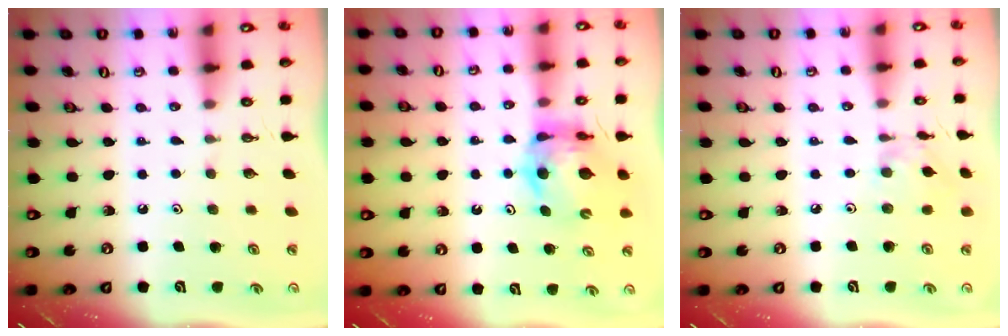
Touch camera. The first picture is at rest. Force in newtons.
{"total": 11.4, "press": 11.3, "slide": 1.3}
{"total": 2.2, "press": 2.2, "slide": 0.0}